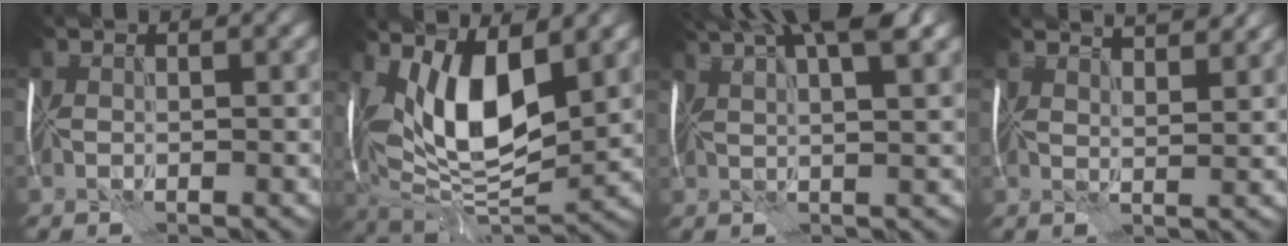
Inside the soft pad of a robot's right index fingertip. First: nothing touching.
{"total": 10.9, "force": [2.5, 4.8, 9.5], "torque": [-0.152, -0.009, 0.038]}
{"total": 10.2, "force": [5.8, 2.9, 7.8], "torque": [-0.102, 0.034, 0.057]}
{"total": 4.7, "force": [4.0, 1.0, 2.2], "torque": [-0.028, 0.009, 0.035]}